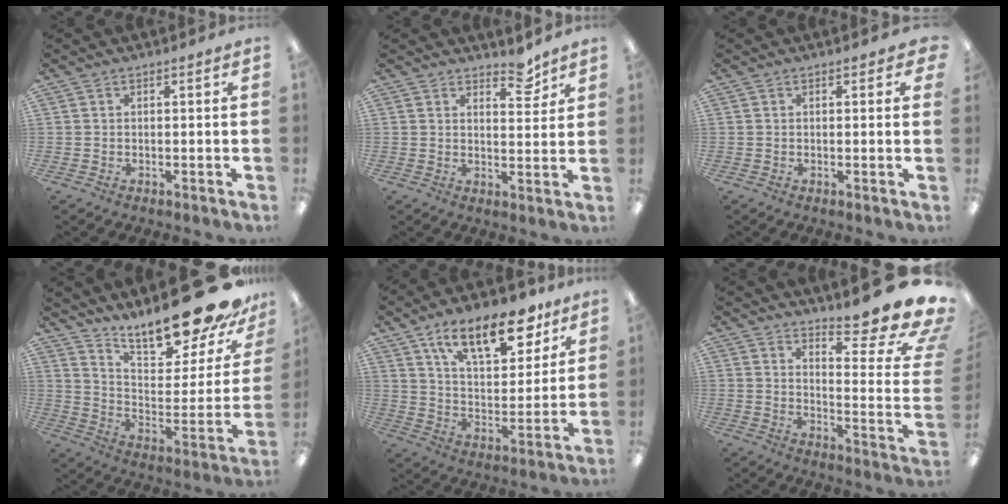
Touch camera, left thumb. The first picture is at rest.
{"total": 6.2, "force": [5.0, 2.4, 2.9], "torque": [-0.019, -0.036, 0.082]}
{"total": 0.9, "force": [0.4, 0.5, 0.7], "torque": [-0.006, -0.001, 0.006]}
{"total": 23.3, "force": [19.2, 6.0, 11.8], "torque": [-0.159, -0.140, 0.313]}
{"total": 17.9, "force": [11.6, 7.6, 11.3], "torque": [-0.170, -0.055, 0.193]}
{"total": 13.9, "force": [10.8, 2.8, 8.2], "torque": [-0.101, -0.110, 0.174]}